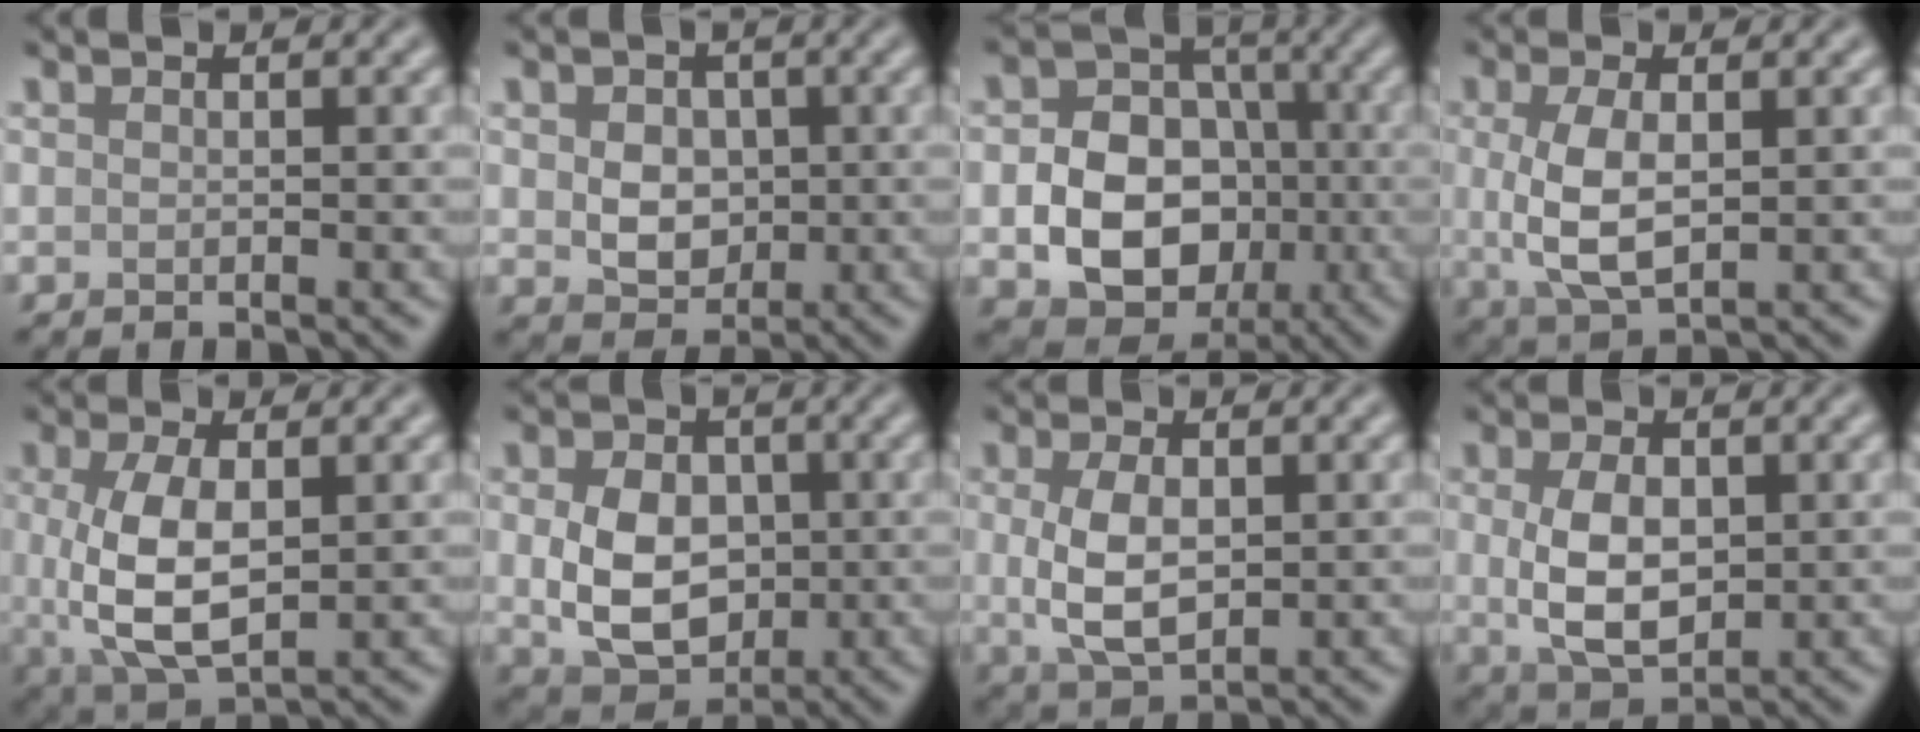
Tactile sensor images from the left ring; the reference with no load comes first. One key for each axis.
{"total": 3.8, "fx": 0.3, "fy": 2.9, "fz": 2.4, "tx": -0.041, "ty": -0.005, "tz": 0.005}
{"total": 8.4, "fx": -1.9, "fy": 6.6, "fz": 4.9, "tx": -0.081, "ty": -0.007, "tz": -0.036}
{"total": 4.8, "fx": 0.3, "fy": 2.3, "fz": 4.3, "tx": -0.095, "ty": -0.003, "tz": 0.009}
{"total": 6.5, "fx": 0.3, "fy": 3.0, "fz": 5.7, "tx": -0.128, "ty": -0.006, "tz": 0.008}
{"total": 6.7, "fx": 0.0, "fy": 4.9, "fz": 4.5, "tx": -0.091, "ty": -0.009, "tz": 0.006}
{"total": 4.9, "fx": 0.3, "fy": 2.7, "fz": 4.0, "tx": -0.089, "ty": -0.001, "tz": 0.011}
{"total": 5.7, "fx": 0.3, "fy": 3.4, "fz": 4.5, "tx": -0.096, "ty": -0.003, "tz": 0.013}